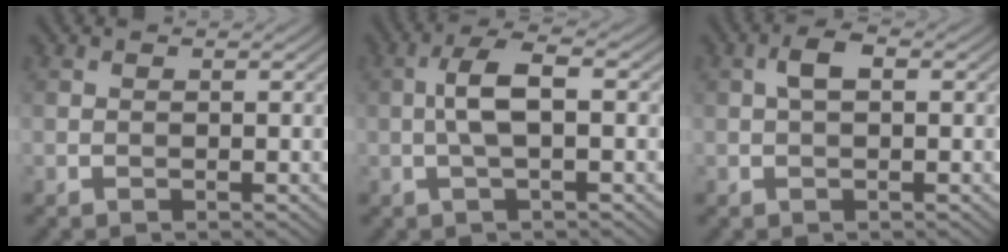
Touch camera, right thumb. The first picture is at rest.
{"total": 4.8, "force": [-0.1, 1.4, 4.6], "torque": [-0.096, 0.014, -0.010]}
{"total": 2.6, "force": [0.4, 1.2, 2.3], "torque": [-0.046, 0.009, 0.002]}